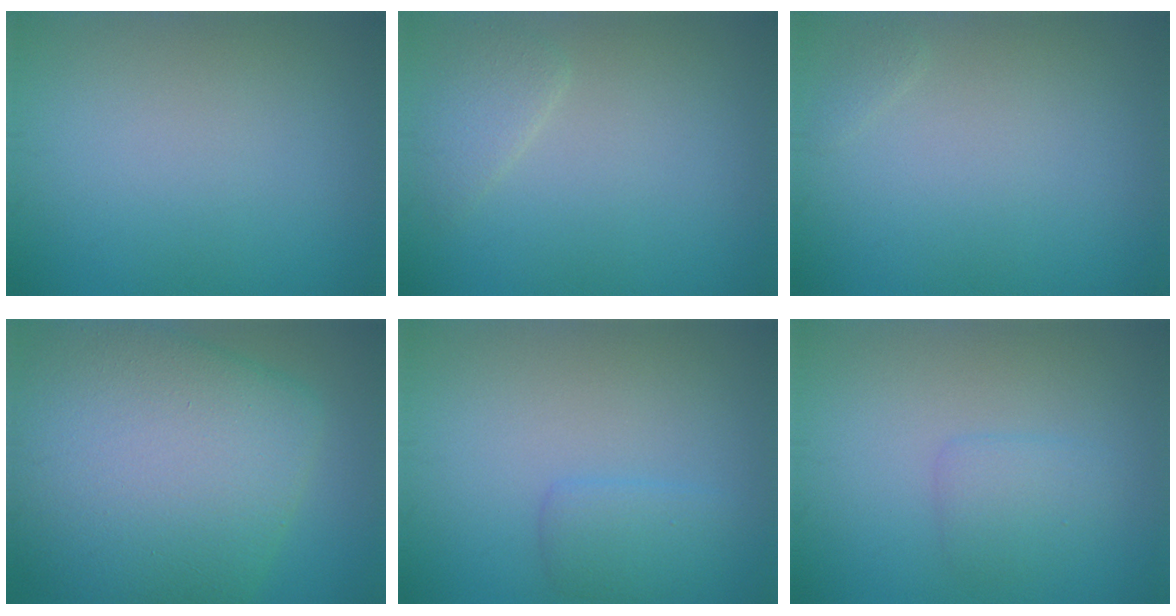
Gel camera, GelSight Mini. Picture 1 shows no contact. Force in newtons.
{"total": 1.6, "press": 1.6, "slide": 0.2}
{"total": 0.6, "press": 0.5, "slide": 0.1}
{"total": 13.7, "press": 13.7, "slide": 0.5}
{"total": 1.9, "press": 1.9, "slide": 0.1}
{"total": 1.8, "press": 1.8, "slide": 0.0}